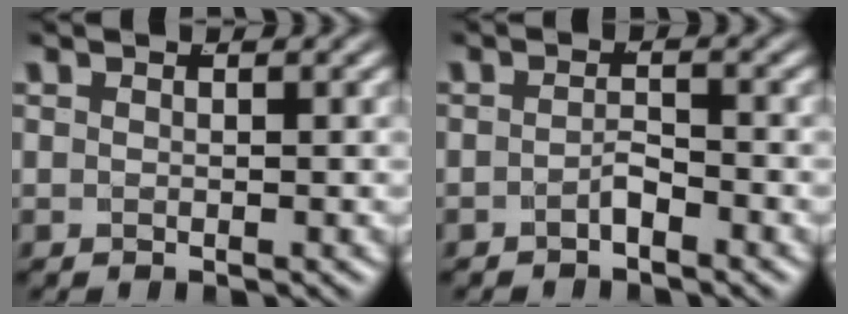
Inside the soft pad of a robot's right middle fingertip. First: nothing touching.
{"total": 1.5, "force": [-1.4, 0.3, 0.6], "torque": [-0.006, -0.004, -0.026]}